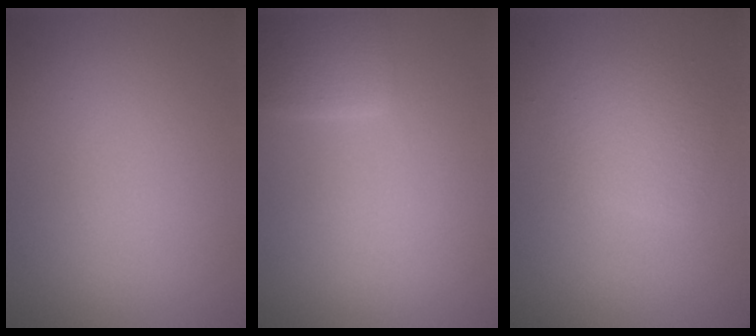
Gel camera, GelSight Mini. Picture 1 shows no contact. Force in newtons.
{"total": 2.3, "press": 2.3, "slide": 0.2}
{"total": 2.0, "press": 2.0, "slide": 0.2}